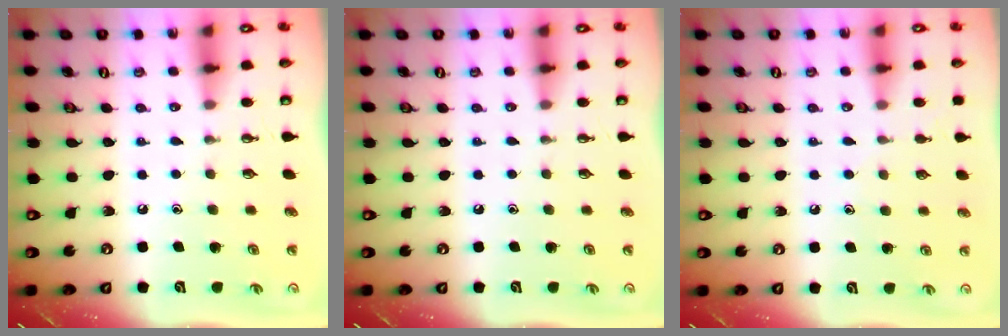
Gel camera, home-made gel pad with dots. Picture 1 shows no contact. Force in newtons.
{"total": 0.0}
{"total": 5.0, "press": 5.0, "slide": 0.5}